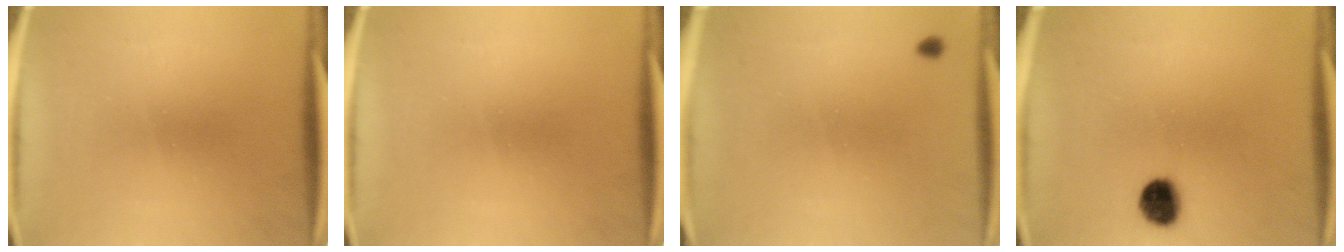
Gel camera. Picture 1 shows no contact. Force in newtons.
{"total": 0.0}
{"total": 0.8}
{"total": 6.3}